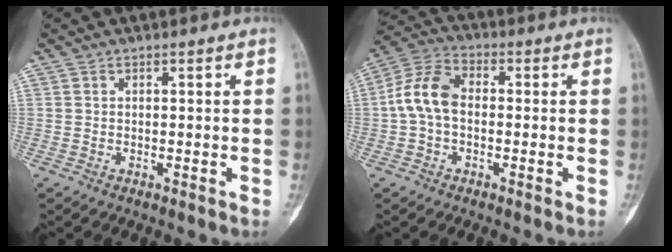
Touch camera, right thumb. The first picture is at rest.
{"total": 8.9, "force": [-0.5, 5.9, 6.7], "torque": [-0.130, 0.027, -0.022]}